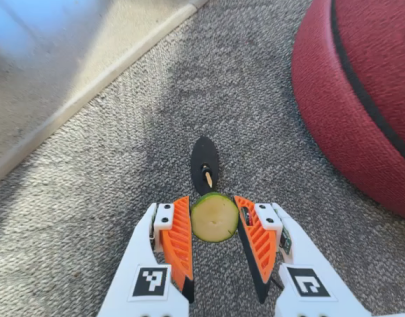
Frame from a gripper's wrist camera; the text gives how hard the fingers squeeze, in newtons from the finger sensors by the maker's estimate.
{"total": 9.1, "left": 9.1, "right": 9.1}